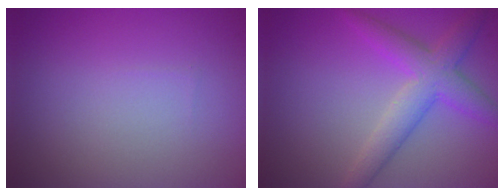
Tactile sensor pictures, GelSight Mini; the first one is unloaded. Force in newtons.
{"total": 4.4, "press": 4.4, "slide": 0.1}